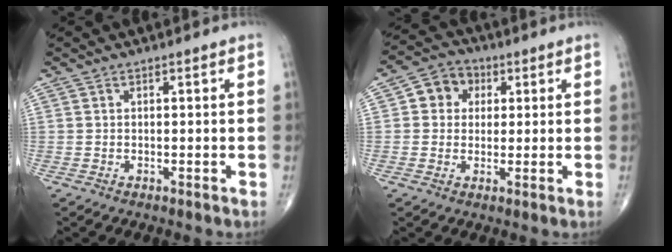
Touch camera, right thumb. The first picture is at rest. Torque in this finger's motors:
{"motor_torque": [0.00, 0.01, 0.09, 0.04, 0.09]}